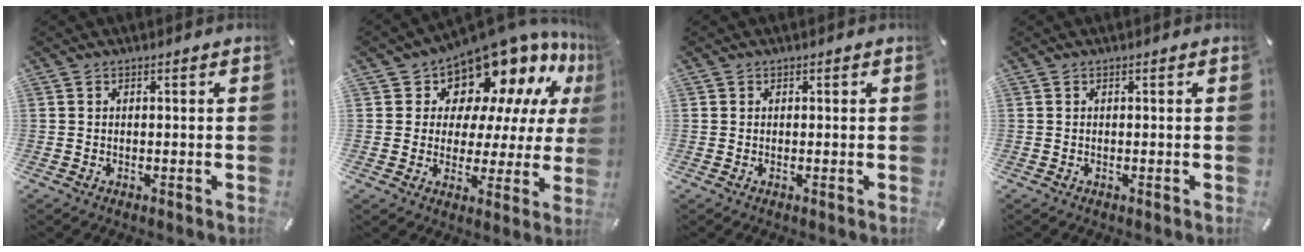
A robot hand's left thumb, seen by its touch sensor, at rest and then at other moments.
{"total": 14.7, "force": [11.7, 7.7, 4.3], "torque": [-0.069, -0.107, 0.203]}
{"total": 0.5, "force": [0.1, 0.5, 0.0], "torque": [0.003, 0.006, 0.000]}
{"total": 0.0}